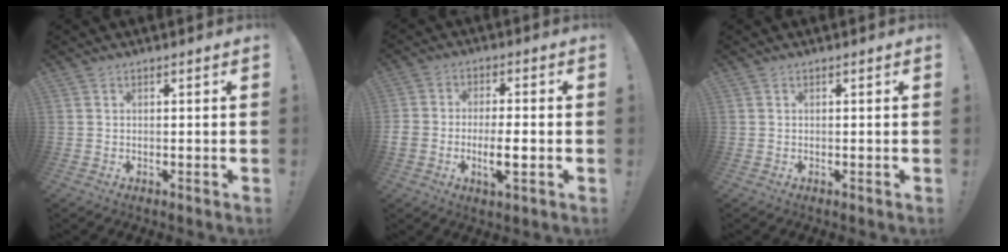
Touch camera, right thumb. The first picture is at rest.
{"total": 7.3, "force": [-2.4, 3.0, 6.3], "torque": [-0.112, 0.001, -0.045]}
{"total": 0.0}